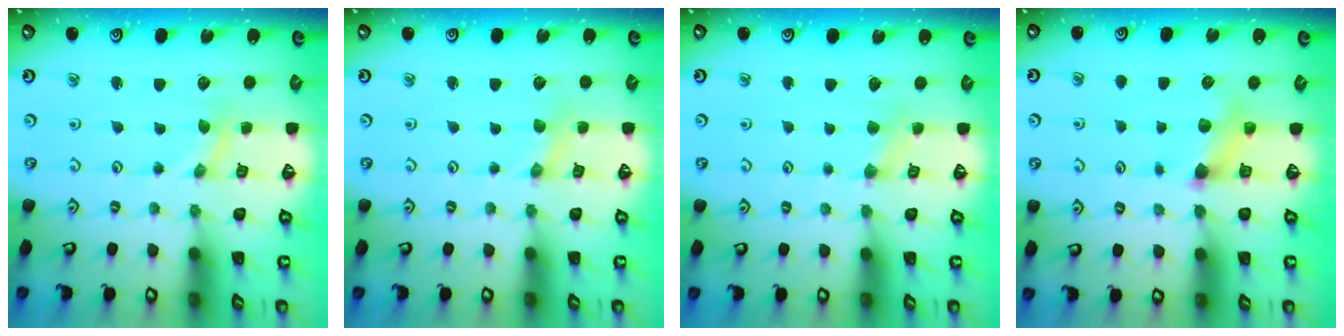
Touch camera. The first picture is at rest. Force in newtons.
{"total": 0.6, "press": 0.5, "slide": 0.1}
{"total": 2.0, "press": 2.0, "slide": 0.5}
{"total": 5.9, "press": 5.9, "slide": 0.7}